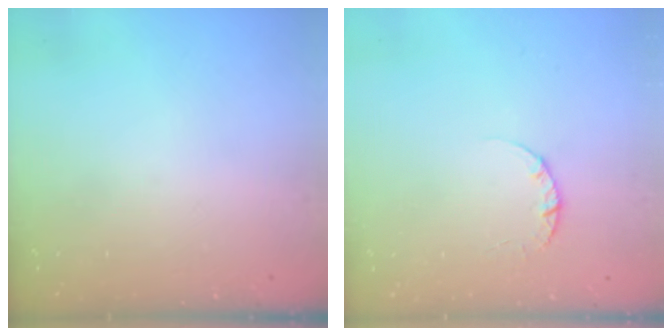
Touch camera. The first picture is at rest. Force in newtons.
{"total": 2.4, "press": 2.3, "slide": 0.3}